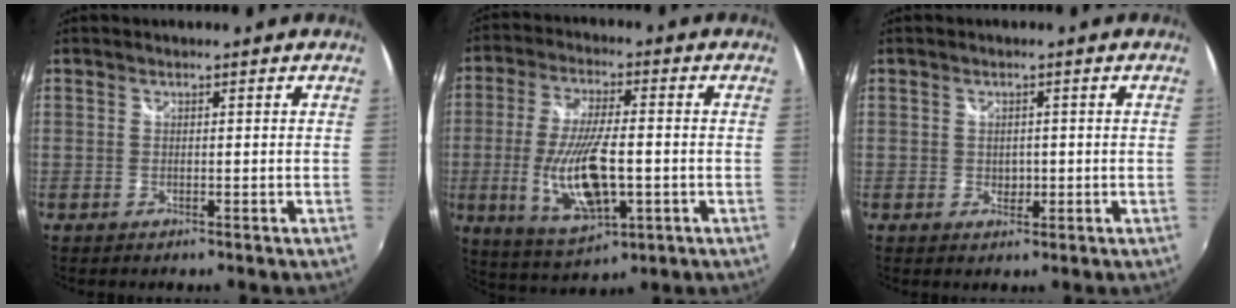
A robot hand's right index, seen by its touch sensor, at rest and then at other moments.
{"total": 14.8, "force": [-2.8, 5.3, 13.6], "torque": [-0.266, -0.017, -0.041]}
{"total": 1.9, "force": [-0.2, 1.6, 0.9], "torque": [-0.011, -0.001, -0.003]}